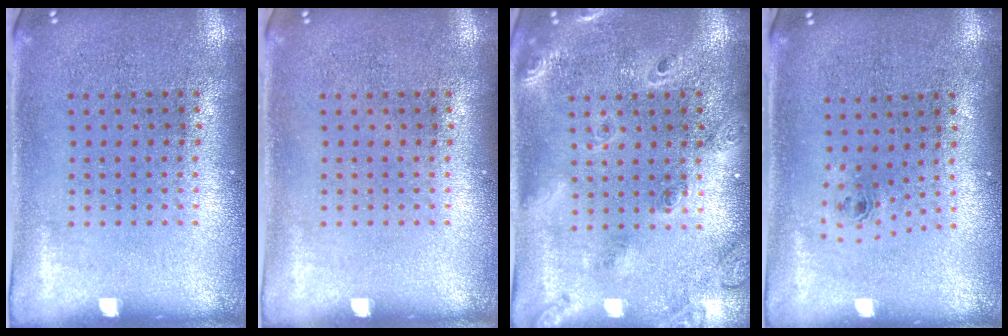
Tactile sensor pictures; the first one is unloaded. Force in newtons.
{"total": 0.0}
{"total": 1.8, "press": 1.7, "slide": 0.8}
{"total": 0.8, "press": 0.3, "slide": 0.7}